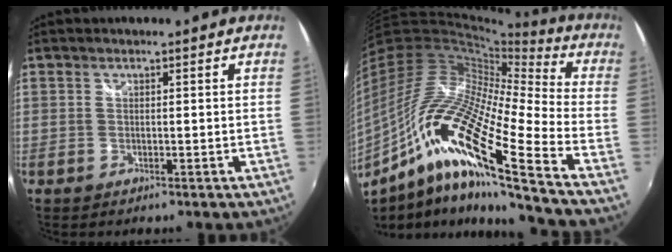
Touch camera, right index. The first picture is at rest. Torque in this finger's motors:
{"motor_torque": [0.59, -0.86, 0.41, 0.11]}